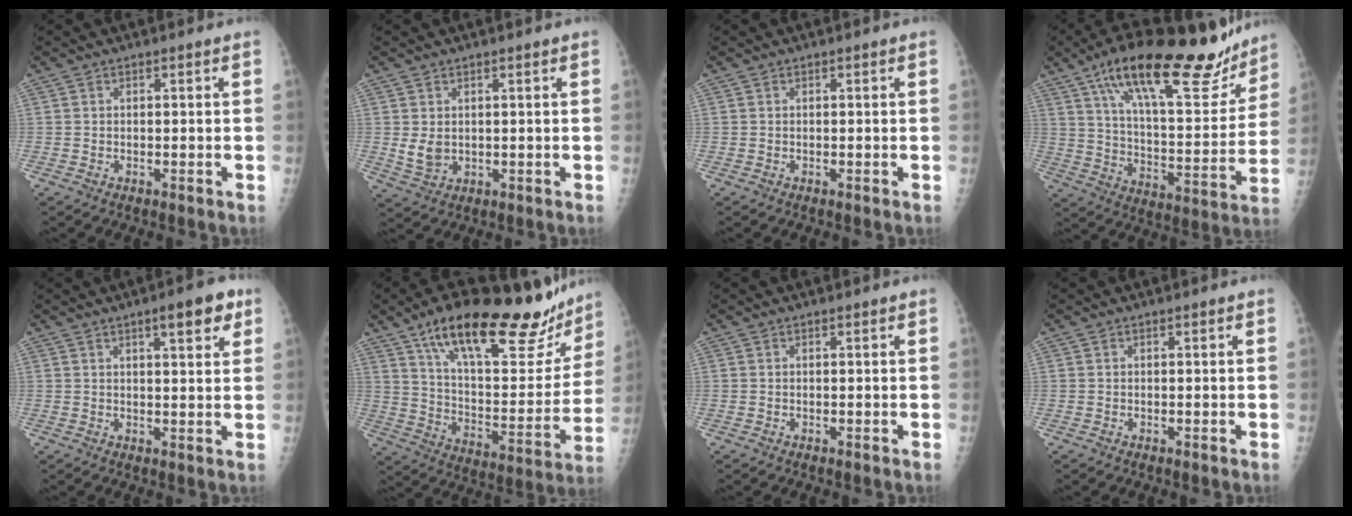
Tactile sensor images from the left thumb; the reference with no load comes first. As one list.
[{"total": 3.6, "force": [0.7, 2.6, 2.3], "torque": [-0.034, -0.013, 0.023]}, {"total": 0.0}, {"total": 26.3, "force": [17.7, 8.5, 17.5], "torque": [-0.232, -0.052, 0.281]}, {"total": 6.7, "force": [3.6, 1.9, 5.3], "torque": [-0.059, -0.013, 0.046]}, {"total": 29.6, "force": [20.2, 9.8, 19.3], "torque": [-0.254, -0.059, 0.313]}, {"total": 0.0}, {"total": 0.0}]